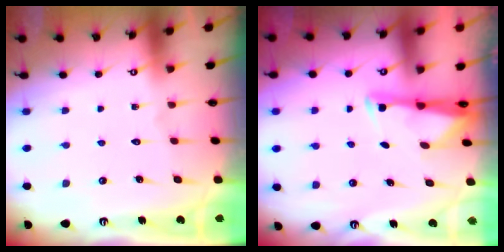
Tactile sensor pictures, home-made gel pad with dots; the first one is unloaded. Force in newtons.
{"total": 2.9, "press": 2.9, "slide": 0.5}